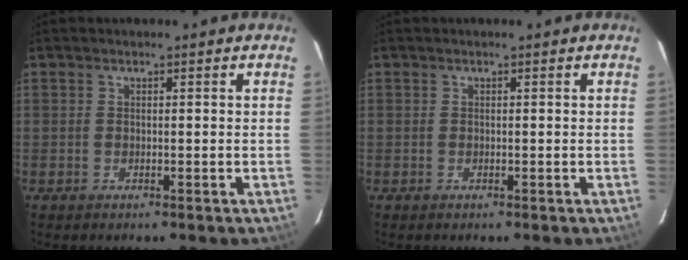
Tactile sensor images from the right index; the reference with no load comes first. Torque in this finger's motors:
{"motor_torque": [0.06, 0.06, -0.03, 0.00]}